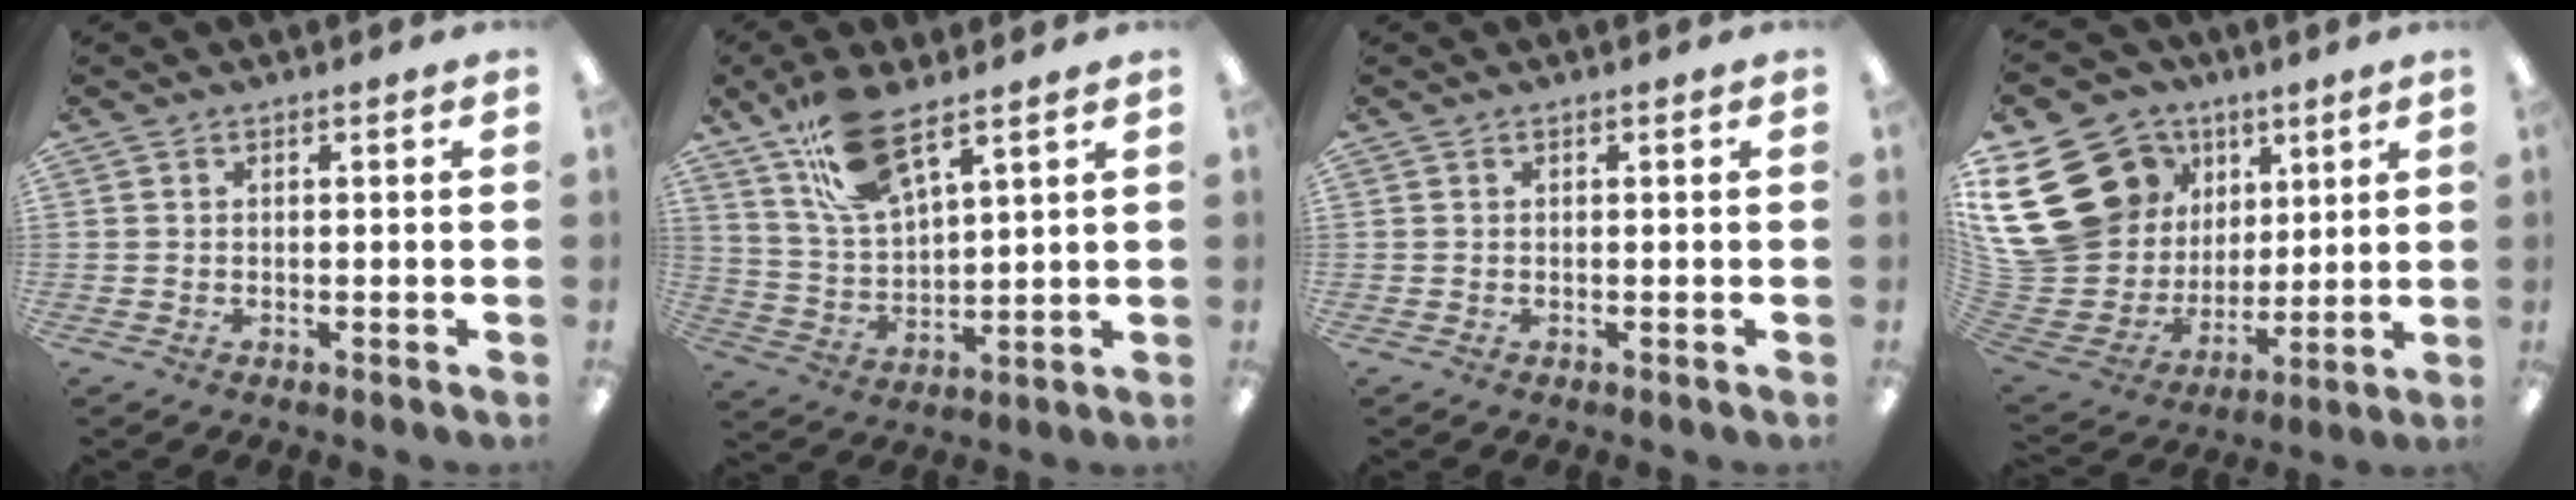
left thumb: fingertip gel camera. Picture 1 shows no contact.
{"total": 13.0, "force": [9.4, 4.3, 8.0], "torque": [-0.168, -0.031, 0.173]}
{"total": 0.0}
{"total": 26.0, "force": [9.8, 20.4, 12.9], "torque": [-0.256, -0.063, 0.224]}